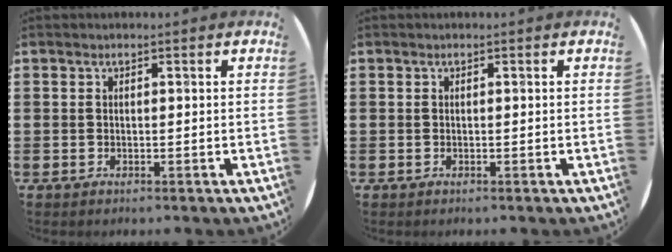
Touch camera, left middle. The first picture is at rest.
{"total": 0.0}